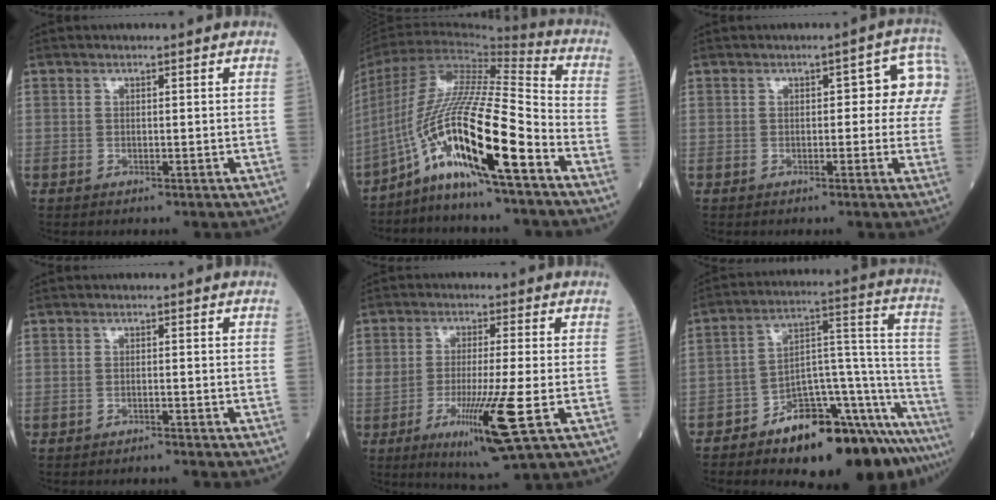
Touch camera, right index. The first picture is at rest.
{"total": 17.6, "force": [-8.4, 2.7, 15.2], "torque": [-0.311, 0.006, -0.149]}
{"total": 7.5, "force": [1.1, 3.3, 6.7], "torque": [-0.058, 0.031, 0.007]}
{"total": 2.1, "force": [-2.0, -0.2, 0.6], "torque": [-0.007, 0.000, -0.025]}
{"total": 10.3, "force": [-3.1, 0.1, 9.8], "torque": [-0.174, -0.030, -0.049]}
{"total": 19.7, "force": [-14.9, 5.2, 11.8], "torque": [-0.092, 0.055, -0.222]}